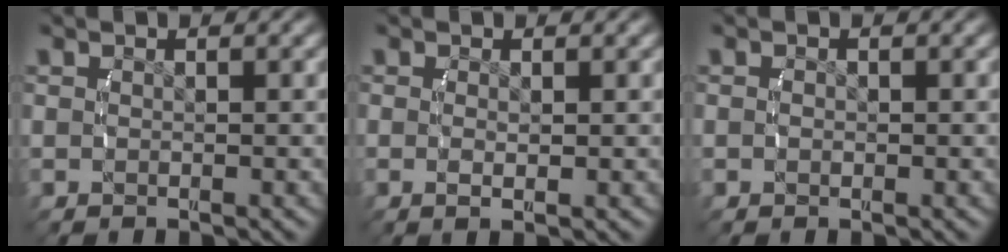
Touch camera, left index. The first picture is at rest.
{"total": 1.0, "force": [-0.2, 0.2, 1.0], "torque": [-0.028, -0.010, 0.002]}
{"total": 0.6, "force": [-0.2, 0.5, 0.4], "torque": [-0.017, -0.005, -0.001]}